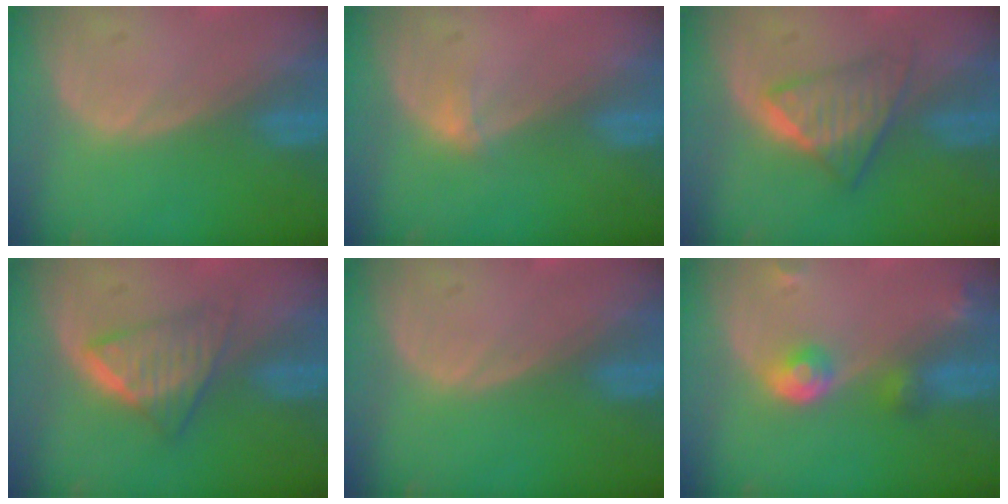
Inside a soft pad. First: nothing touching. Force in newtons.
{"total": 1.3, "press": 0.9, "slide": 0.9}
{"total": 6.3, "press": 5.5, "slide": 3.1}
{"total": 6.3, "press": 5.4, "slide": 3.3}
{"total": 0.0}
{"total": 4.1, "press": 4.1, "slide": 0.6}